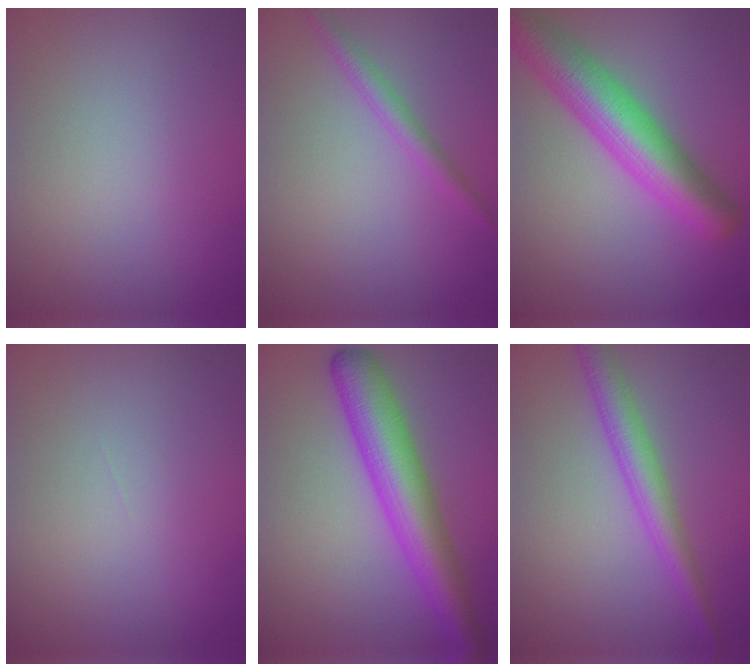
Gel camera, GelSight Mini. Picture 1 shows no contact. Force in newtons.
{"total": 1.9, "press": 1.9, "slide": 0.1}
{"total": 8.6, "press": 8.5, "slide": 0.5}
{"total": 0.0}
{"total": 7.5, "press": 7.5, "slide": 0.2}
{"total": 3.6, "press": 3.6, "slide": 0.2}